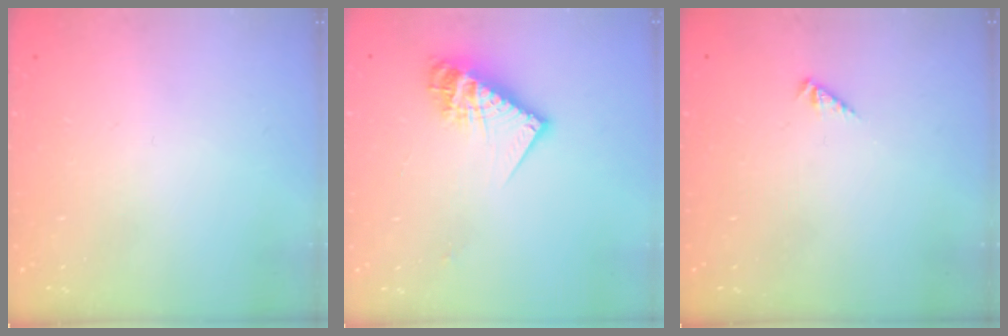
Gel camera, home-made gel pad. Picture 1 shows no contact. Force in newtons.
{"total": 13.2, "press": 13.1, "slide": 1.2}
{"total": 1.0, "press": 1.0, "slide": 0.3}